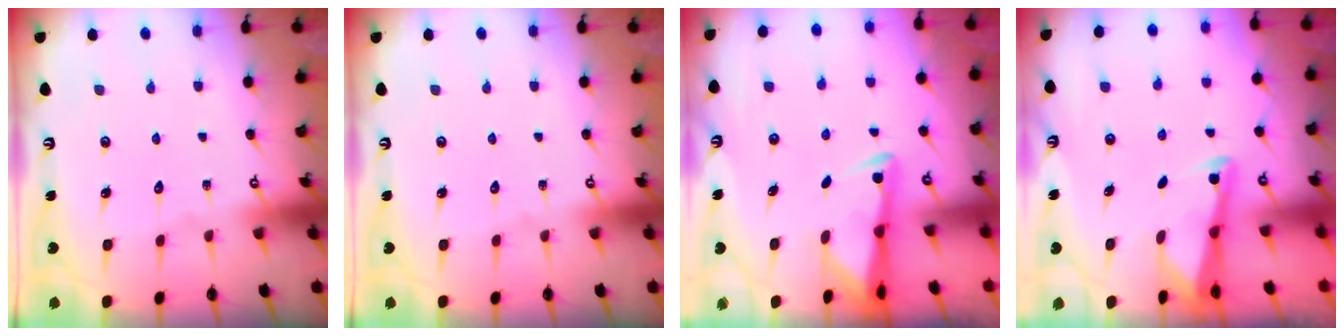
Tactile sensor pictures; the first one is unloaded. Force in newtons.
{"total": 0.0}
{"total": 3.0, "press": 2.9, "slide": 0.5}
{"total": 3.0, "press": 3.0, "slide": 0.2}